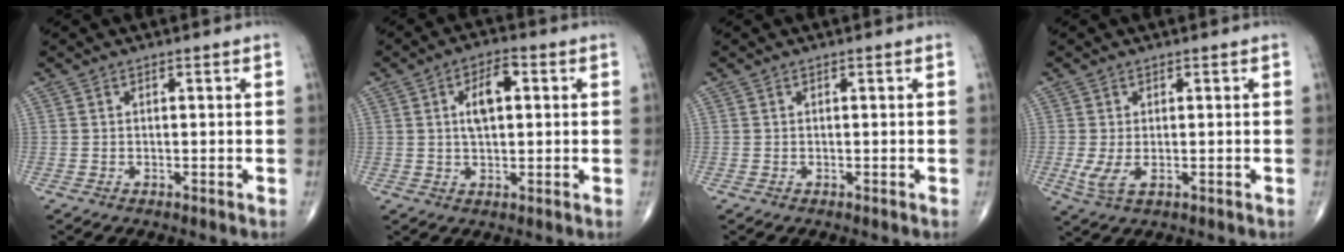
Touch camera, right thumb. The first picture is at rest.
{"total": 6.5, "force": [1.4, 3.2, 5.6], "torque": [-0.091, 0.009, 0.020]}
{"total": 0.0}
{"total": 3.9, "force": [-0.7, 2.0, 3.3], "torque": [-0.078, -0.010, -0.009]}